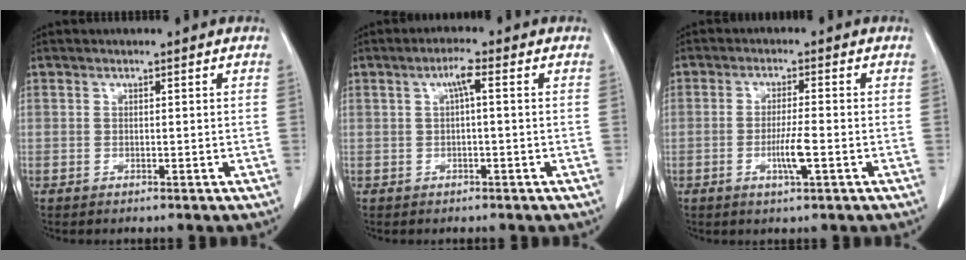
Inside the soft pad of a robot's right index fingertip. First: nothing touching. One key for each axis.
{"total": 2.7, "fx": 0.6, "fy": 0.3, "fz": 2.6, "tx": -0.047, "ty": 0.010, "tz": 0.009}
{"total": 4.3, "fx": -1.3, "fy": 0.0, "fz": 4.1, "tx": -0.076, "ty": -0.006, "tz": -0.024}